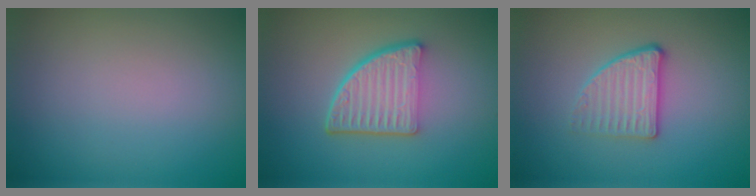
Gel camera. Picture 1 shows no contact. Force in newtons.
{"total": 5.5, "press": 3.9, "slide": 3.8}
{"total": 2.7, "press": 2.4, "slide": 1.2}